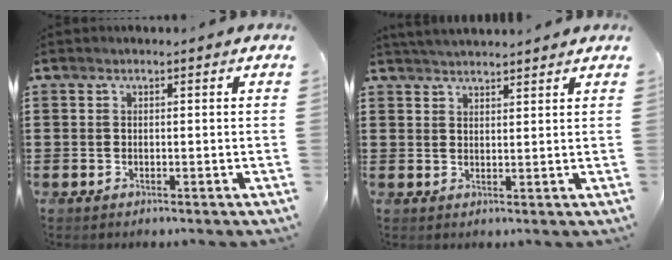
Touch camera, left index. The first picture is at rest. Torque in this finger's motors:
{"motor_torque": [0.92, -1.21, 0.20, 0.06]}